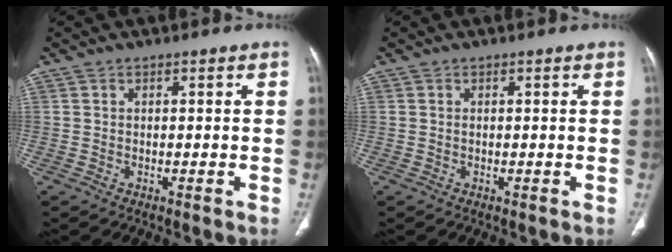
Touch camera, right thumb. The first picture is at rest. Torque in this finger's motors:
{"motor_torque": [0.48, 0.33, 0.48, -0.43, -0.02]}